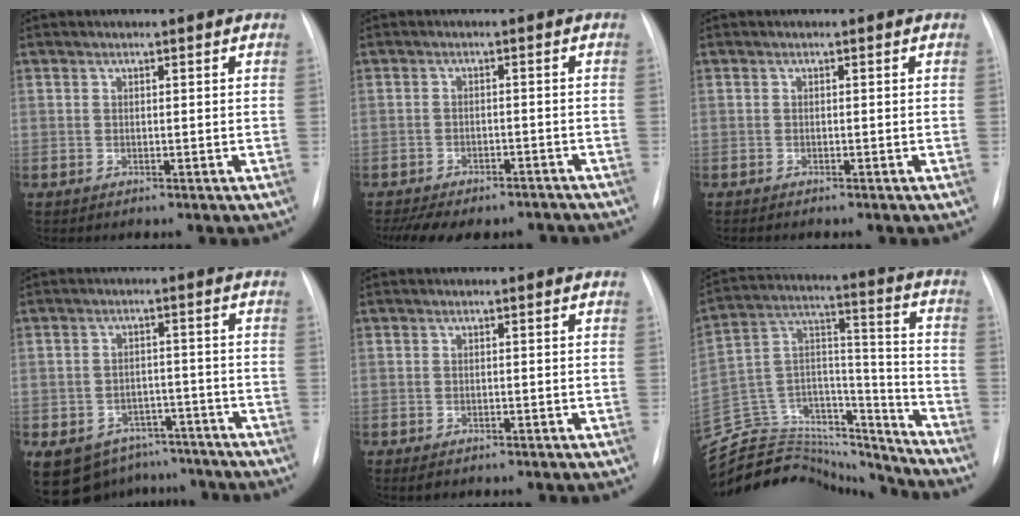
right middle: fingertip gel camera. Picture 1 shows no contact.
{"total": 12.7, "force": [-10.6, 5.2, 4.7], "torque": [-0.090, 0.011, -0.135]}
{"total": 1.4, "force": [-1.2, 0.3, 0.6], "torque": [-0.011, -0.003, -0.013]}
{"total": 13.4, "force": [-9.5, 8.7, 3.6], "torque": [-0.078, 0.016, -0.118]}
{"total": 1.6, "force": [-1.1, 0.9, 0.7], "torque": [-0.011, 0.000, -0.011]}
{"total": 30.4, "force": [-27.9, 9.0, 8.2], "torque": [-0.181, 0.038, -0.418]}